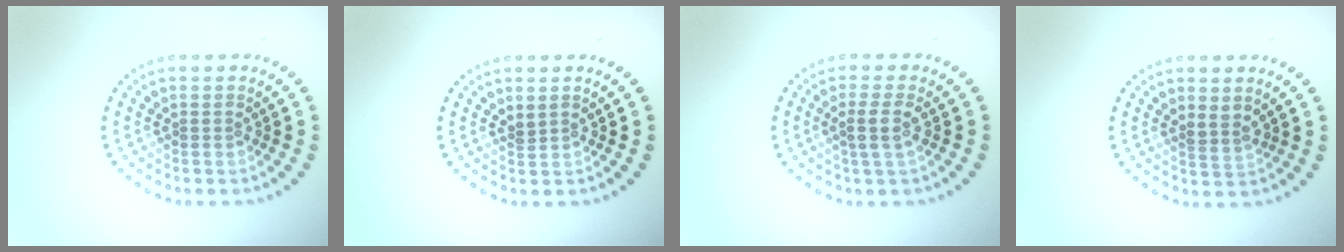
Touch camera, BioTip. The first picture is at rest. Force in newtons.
{"total": 0.6, "press": 0.3, "slide": 0.5}
{"total": 2.0, "press": 1.7, "slide": 1.2}
{"total": 1.6, "press": 1.2, "slide": 1.1}